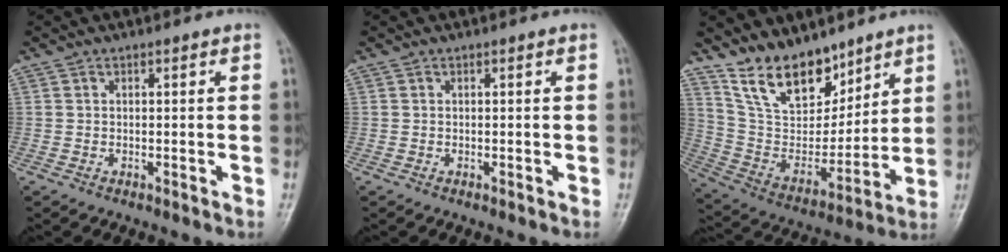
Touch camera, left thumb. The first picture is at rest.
{"total": 0.0}
{"total": 15.3, "force": [11.5, 7.7, 6.7], "torque": [-0.076, -0.068, 0.225]}